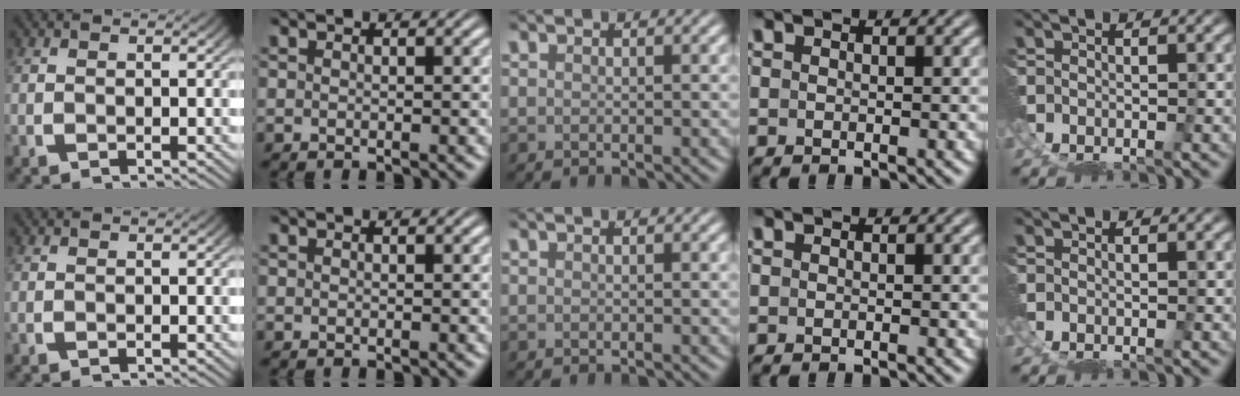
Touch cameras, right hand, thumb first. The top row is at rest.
{}